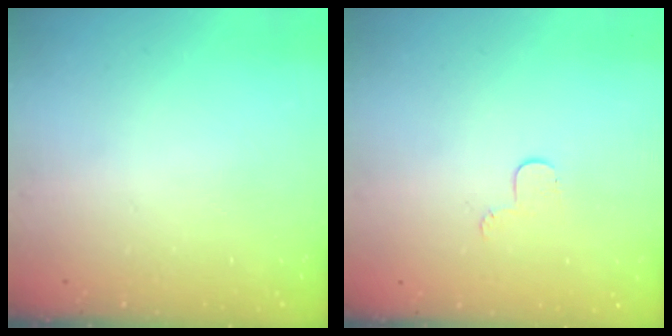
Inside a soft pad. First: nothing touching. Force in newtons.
{"total": 4.0, "press": 3.9, "slide": 0.3}